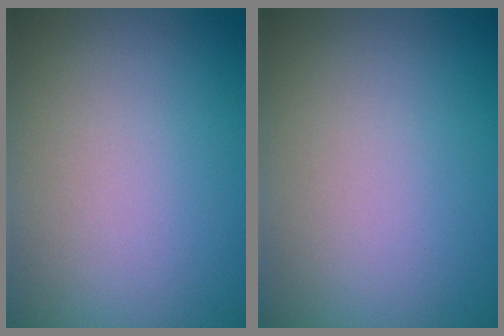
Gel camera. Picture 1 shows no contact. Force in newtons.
{"total": 0.0}